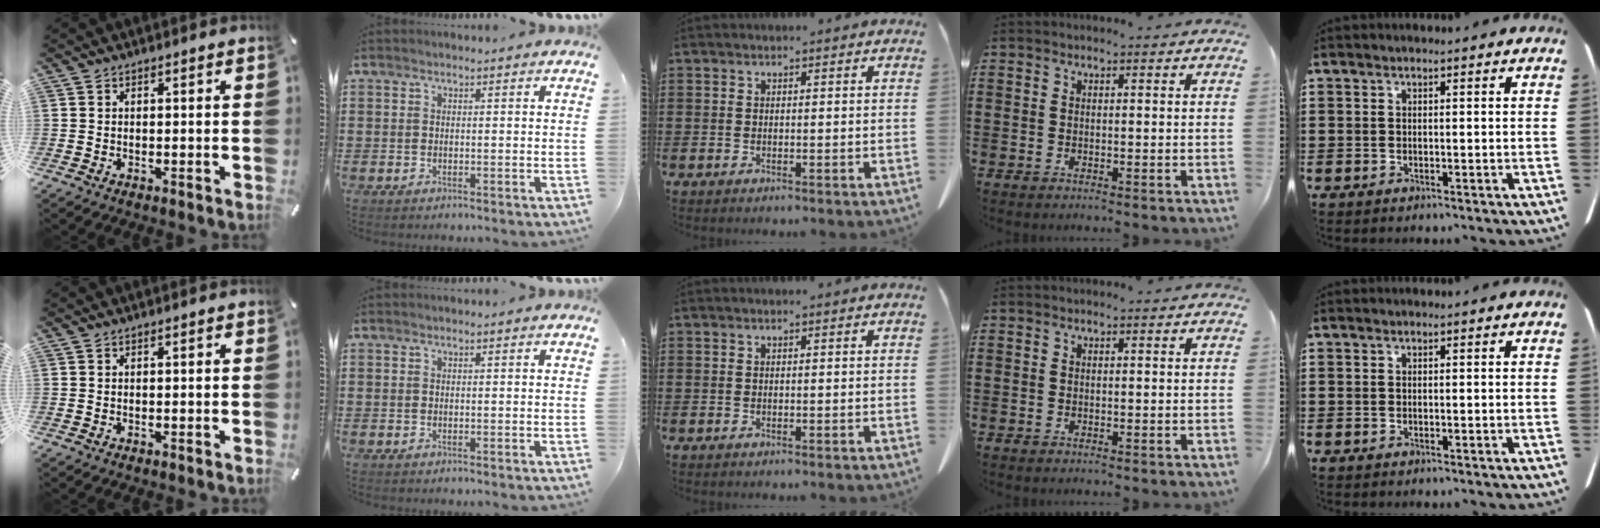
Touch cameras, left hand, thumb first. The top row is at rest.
{}